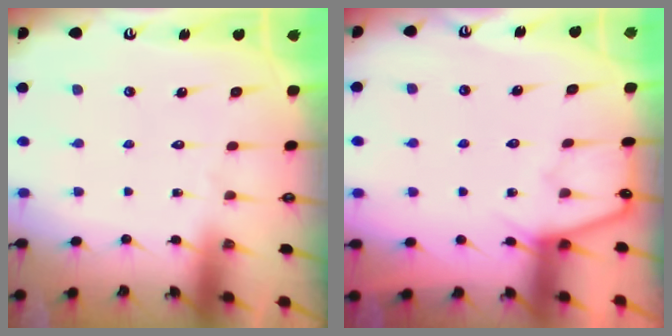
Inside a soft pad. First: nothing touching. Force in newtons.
{"total": 5.6, "press": 5.5, "slide": 0.8}